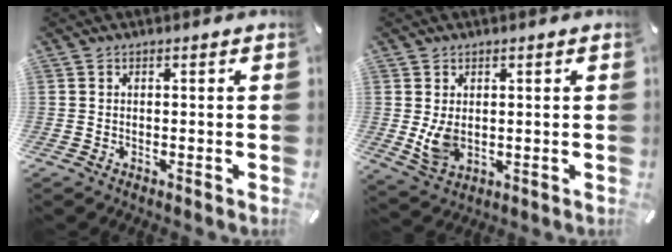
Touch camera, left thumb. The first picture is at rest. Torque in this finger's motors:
{"motor_torque": [1.14, 1.43, 0.45, -0.46, 0.07]}